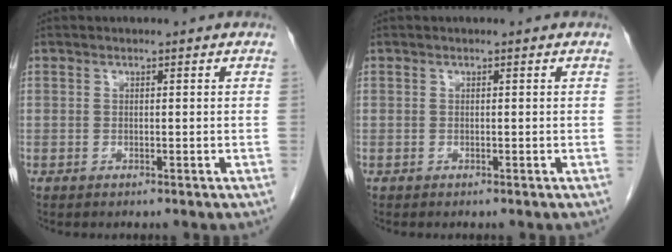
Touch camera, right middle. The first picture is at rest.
{"total": 0.0}